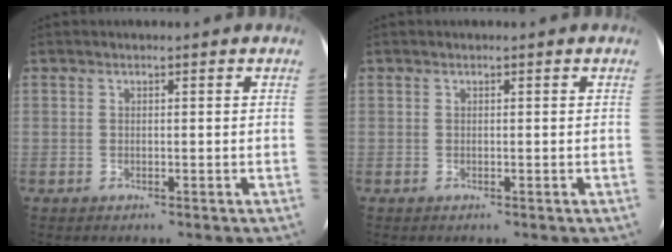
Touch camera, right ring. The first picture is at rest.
{"total": 0.0}